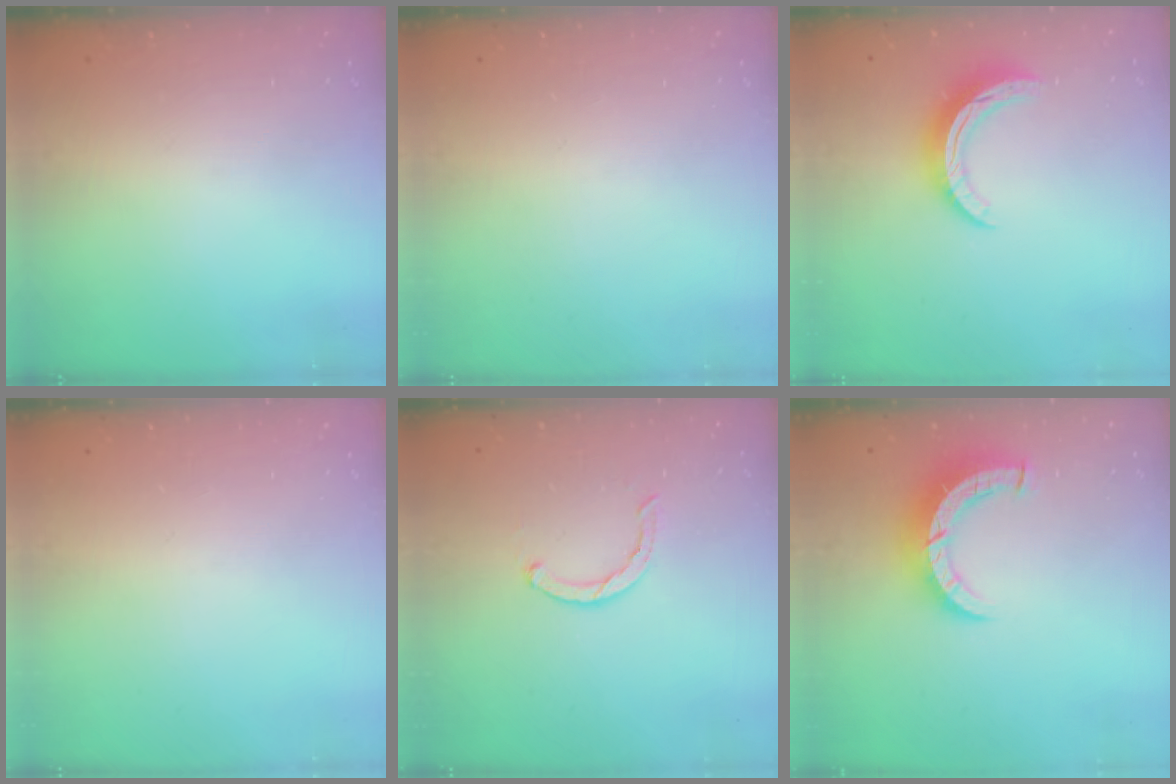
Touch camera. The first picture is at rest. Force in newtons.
{"total": 0.0}
{"total": 9.9, "press": 9.9, "slide": 0.2}
{"total": 0.0}
{"total": 2.5, "press": 2.5, "slide": 0.4}
{"total": 8.8, "press": 8.8, "slide": 1.1}